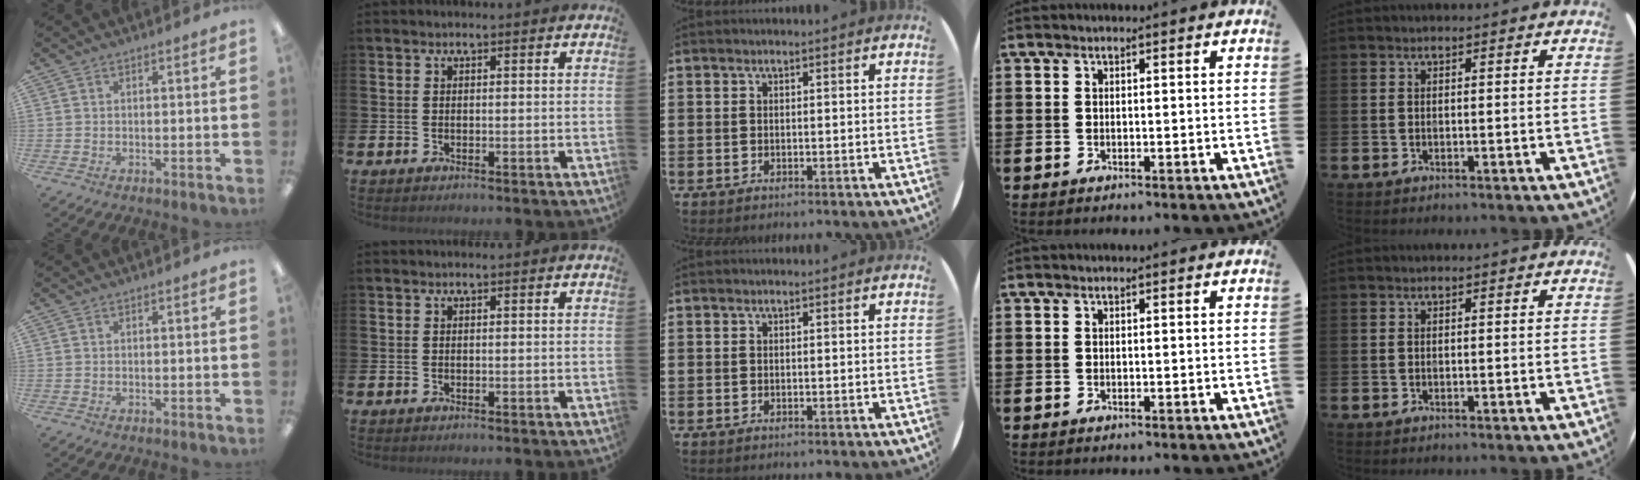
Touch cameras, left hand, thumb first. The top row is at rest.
{}